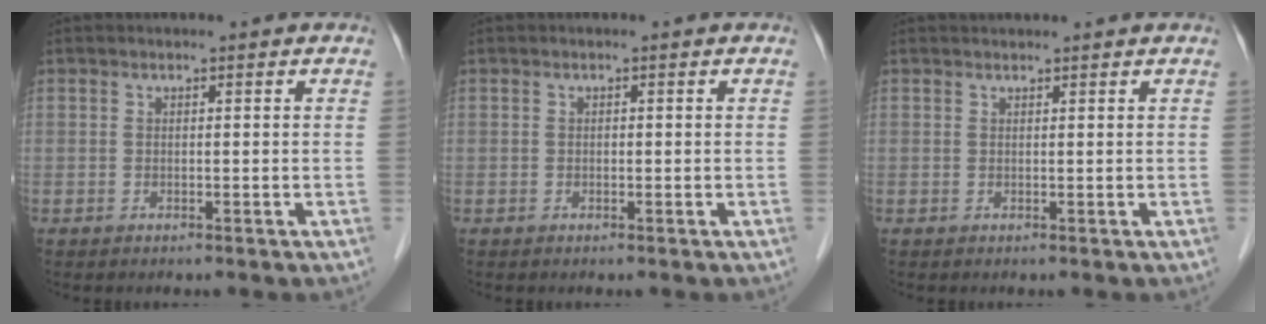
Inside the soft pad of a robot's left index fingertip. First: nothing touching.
{"total": 0.0}
{"total": 1.8, "force": [1.8, 0.1, 0.3], "torque": [-0.007, 0.021, 0.029]}